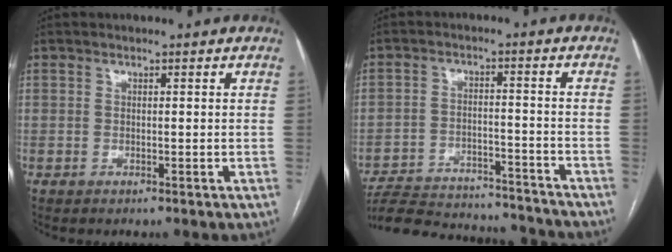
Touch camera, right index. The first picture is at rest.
{"total": 21.7, "force": [-20.4, 3.5, 6.5], "torque": [-0.133, -0.013, -0.284]}